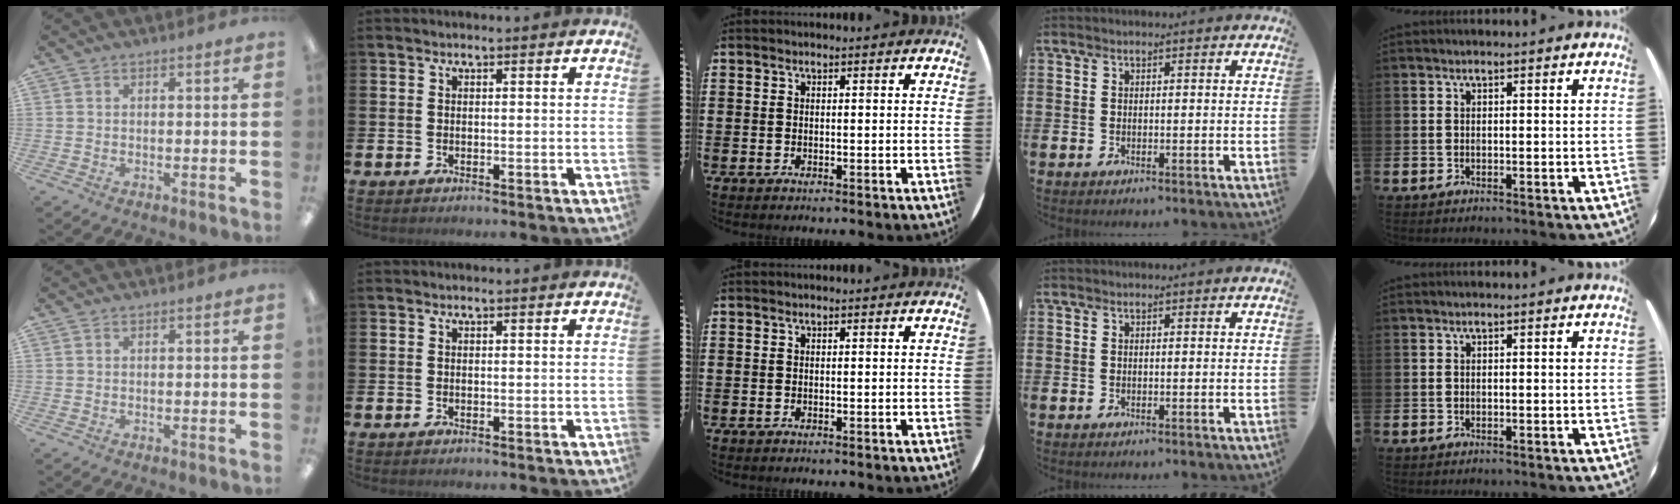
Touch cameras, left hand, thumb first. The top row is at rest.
{}